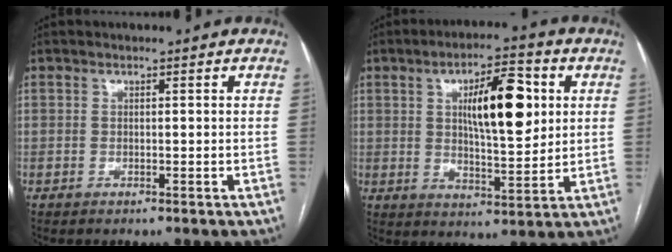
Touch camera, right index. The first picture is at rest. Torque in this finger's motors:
{"motor_torque": [0.86, 0.59, 0.33, 0.09]}